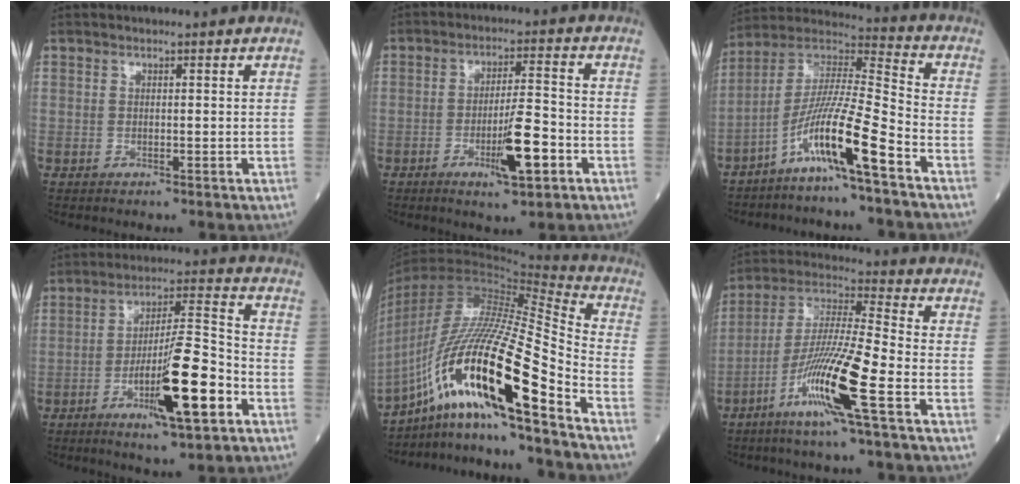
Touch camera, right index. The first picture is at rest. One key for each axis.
{"total": 7.9, "fx": -3.1, "fy": 1.0, "fz": 7.2, "tx": -0.126, "ty": -0.005, "tz": -0.047}
{"total": 12.2, "fx": -6.6, "fy": -0.7, "fz": 10.3, "tx": -0.201, "ty": 0.001, "tz": -0.131}
{"total": 13.7, "fx": -5.4, "fy": 1.4, "fz": 12.6, "tx": -0.218, "ty": -0.006, "tz": -0.086}
{"total": 23.3, "fx": -12.6, "fy": 1.5, "fz": 19.5, "tx": -0.388, "ty": -0.020, "tz": -0.225}
{"total": 13.8, "fx": -6.3, "fy": -0.5, "fz": 12.2, "tx": -0.248, "ty": -0.014, "tz": -0.122}